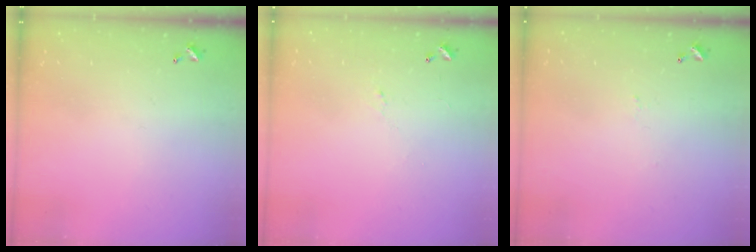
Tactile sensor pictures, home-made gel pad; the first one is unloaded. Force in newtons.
{"total": 0.7, "press": 0.4, "slide": 0.6}
{"total": 1.7, "press": 1.6, "slide": 0.3}